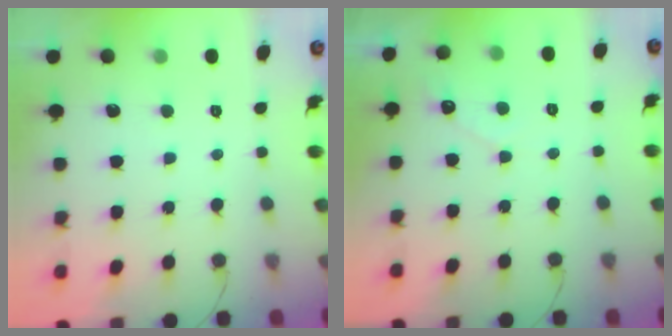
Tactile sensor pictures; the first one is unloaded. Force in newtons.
{"total": 2.9, "press": 2.9, "slide": 0.1}